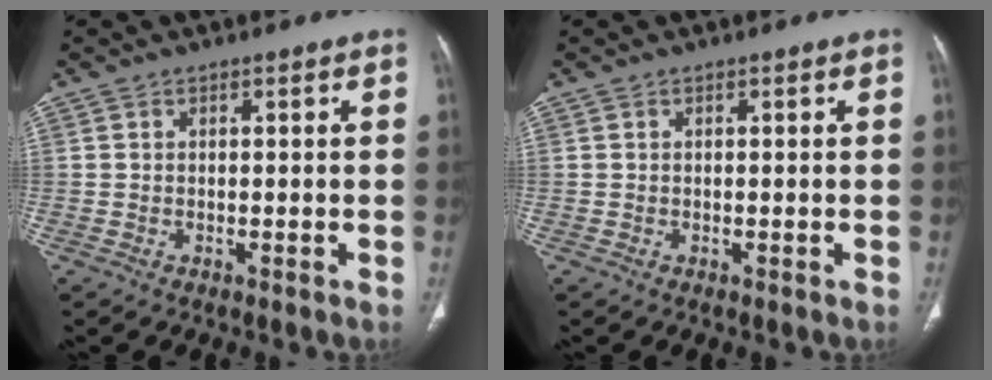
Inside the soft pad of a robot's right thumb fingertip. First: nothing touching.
{"total": 0.0}